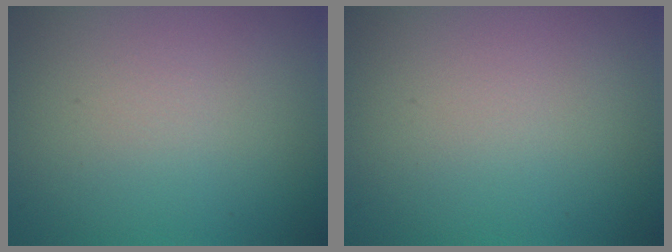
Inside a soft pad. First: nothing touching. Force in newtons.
{"total": 0.0}